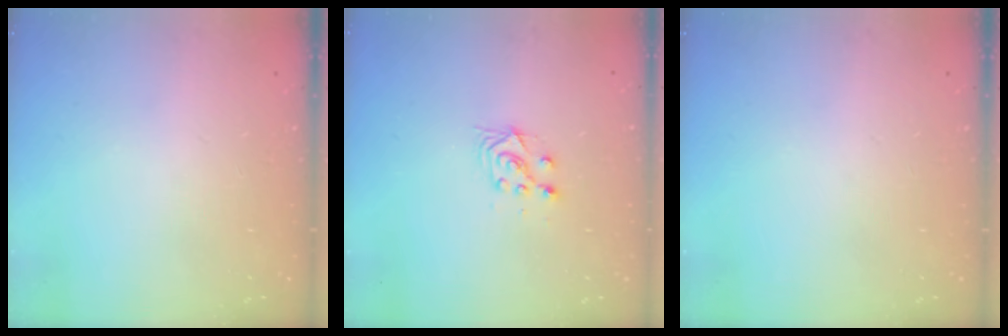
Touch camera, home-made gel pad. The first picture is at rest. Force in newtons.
{"total": 4.9, "press": 4.8, "slide": 1.0}
{"total": 0.0}